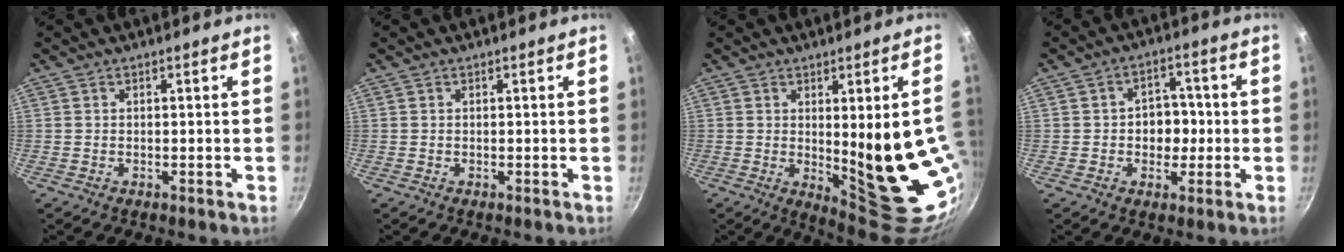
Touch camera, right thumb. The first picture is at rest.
{"total": 0.0}
{"total": 19.3, "force": [-0.2, 6.3, 18.2], "torque": [-0.212, -0.035, 0.020]}
{"total": 6.9, "force": [-0.5, 5.4, 4.2], "torque": [-0.015, 0.010, -0.011]}